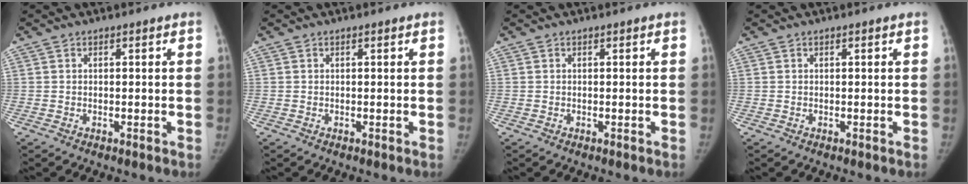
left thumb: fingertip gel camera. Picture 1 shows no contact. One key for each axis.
{"total": 0.0}
{"total": 0.0}
{"total": 0.0}